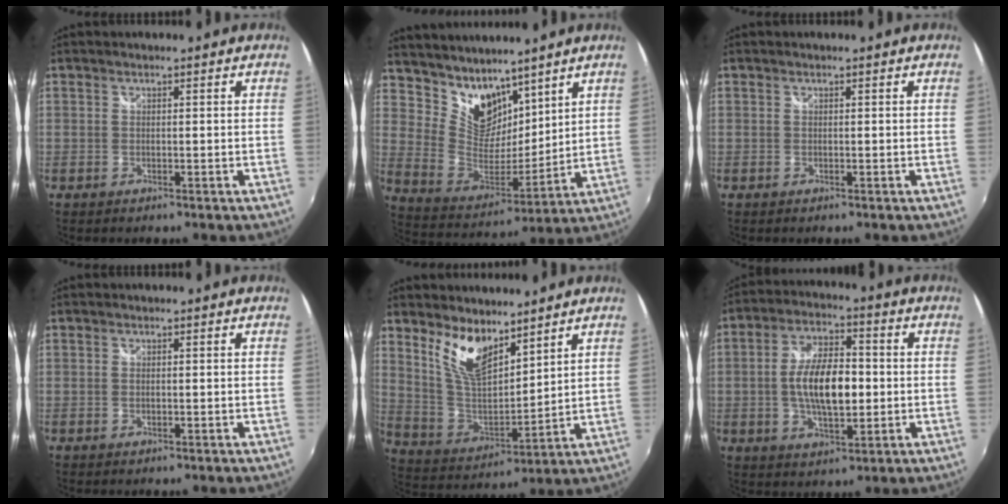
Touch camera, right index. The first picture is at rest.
{"total": 12.9, "force": [9.8, 7.3, 4.3], "torque": [-0.089, 0.002, 0.195]}
{"total": 0.0}
{"total": 0.8, "force": [0.0, 0.4, 0.7], "torque": [-0.015, -0.001, -0.002]}
{"total": 11.7, "force": [7.9, 4.8, 7.2], "torque": [-0.140, -0.006, 0.161]}
{"total": 12.2, "force": [-1.0, 5.4, 10.9], "torque": [-0.207, 0.004, -0.015]}